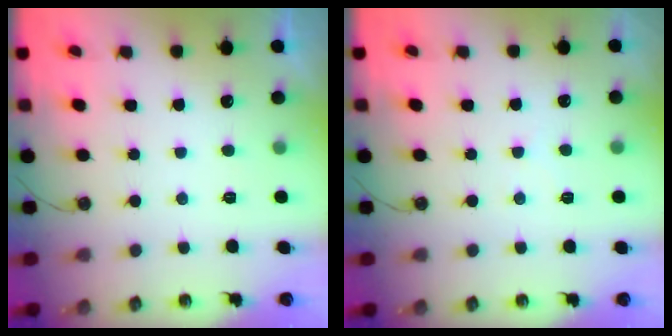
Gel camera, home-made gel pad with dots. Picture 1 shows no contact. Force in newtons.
{"total": 2.5, "press": 2.5, "slide": 0.4}